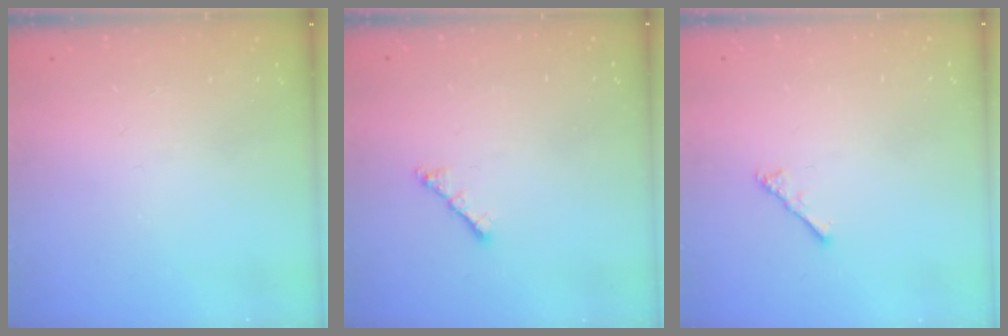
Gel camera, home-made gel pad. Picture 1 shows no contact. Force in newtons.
{"total": 1.8, "press": 1.8, "slide": 0.5}
{"total": 2.1, "press": 2.1, "slide": 0.5}